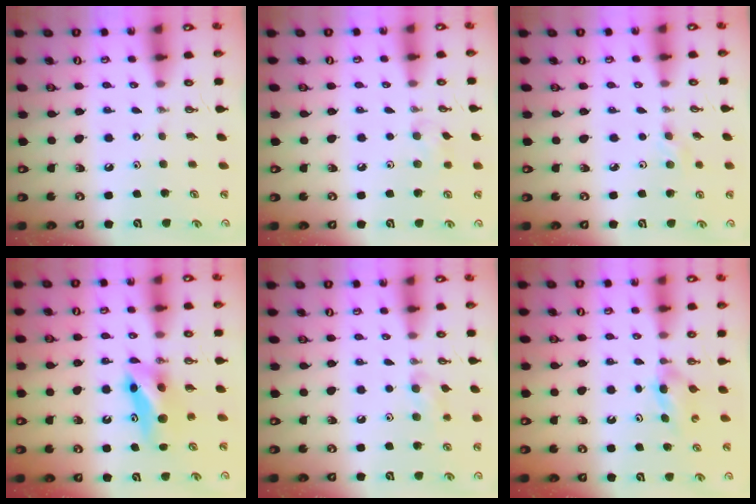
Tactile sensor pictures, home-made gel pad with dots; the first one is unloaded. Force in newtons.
{"total": 6.5, "press": 6.3, "slide": 1.3}
{"total": 2.2, "press": 2.1, "slide": 0.7}
{"total": 8.6, "press": 7.8, "slide": 3.6}
{"total": 8.4, "press": 7.7, "slide": 3.3}
{"total": 3.6, "press": 3.5, "slide": 0.8}